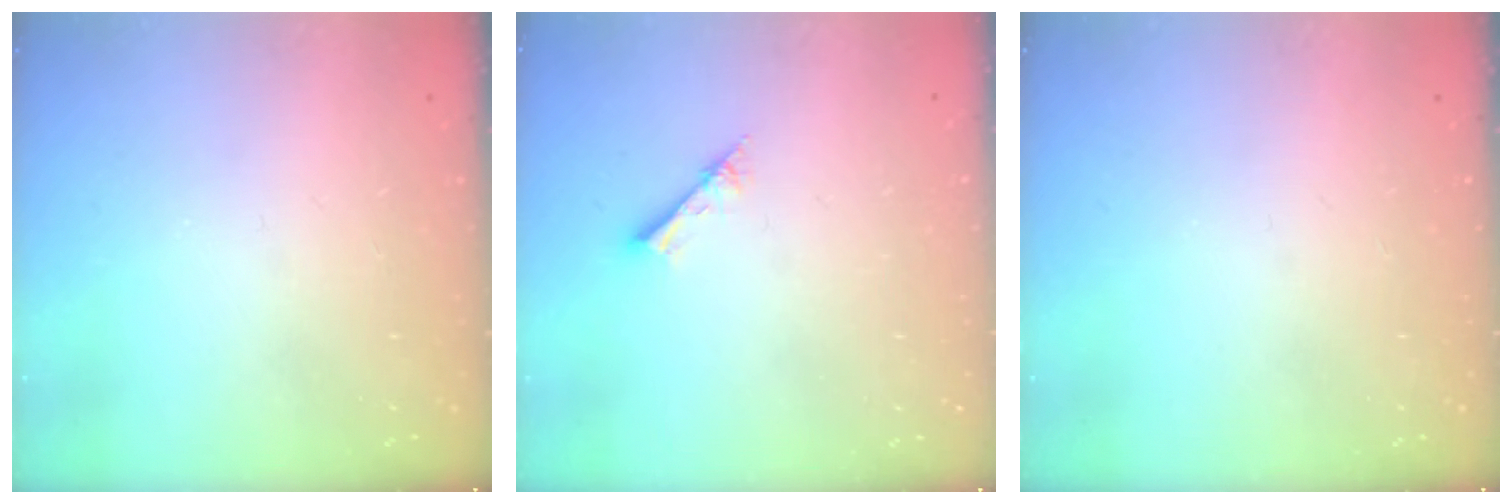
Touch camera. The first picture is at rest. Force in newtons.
{"total": 2.1, "press": 2.1, "slide": 0.2}
{"total": 0.0}